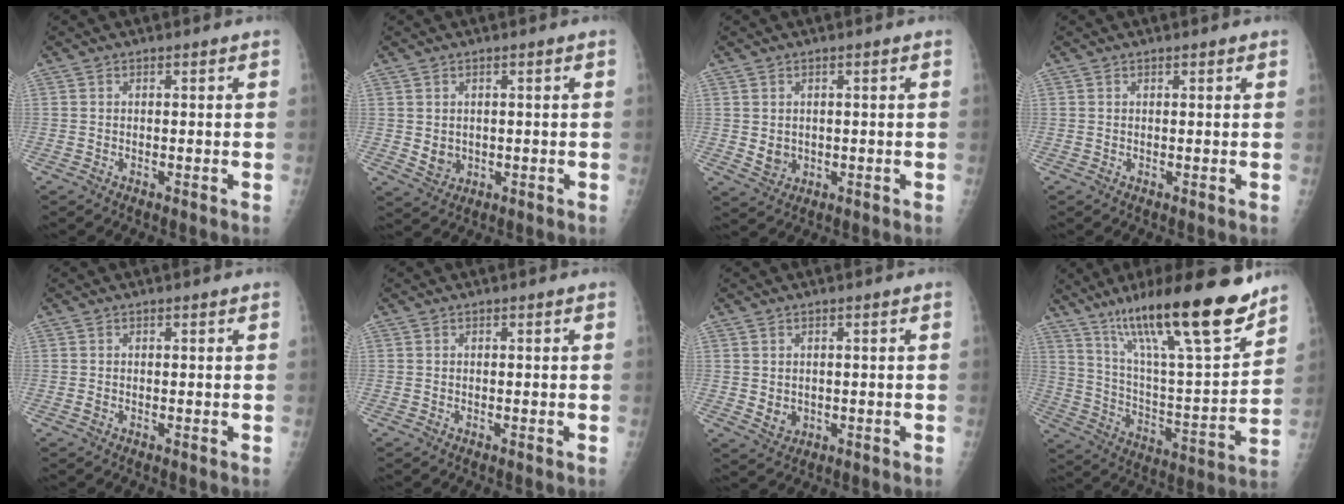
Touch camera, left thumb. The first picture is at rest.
{"total": 3.1, "force": [0.2, 2.6, 1.6], "torque": [-0.019, -0.006, 0.016]}
{"total": 3.0, "force": [0.2, 2.6, 1.5], "torque": [-0.017, -0.005, 0.015]}
{"total": 0.6, "force": [0.4, 0.2, 0.3], "torque": [-0.005, -0.001, 0.007]}
{"total": 0.6, "force": [0.0, 0.4, 0.4], "torque": [-0.009, -0.001, 0.002]}
{"total": 0.0}
{"total": 2.8, "force": [0.1, 2.4, 1.5], "torque": [-0.018, -0.004, 0.012]}
{"total": 25.1, "force": [17.3, 4.2, 17.6], "torque": [-0.270, -0.073, 0.294]}